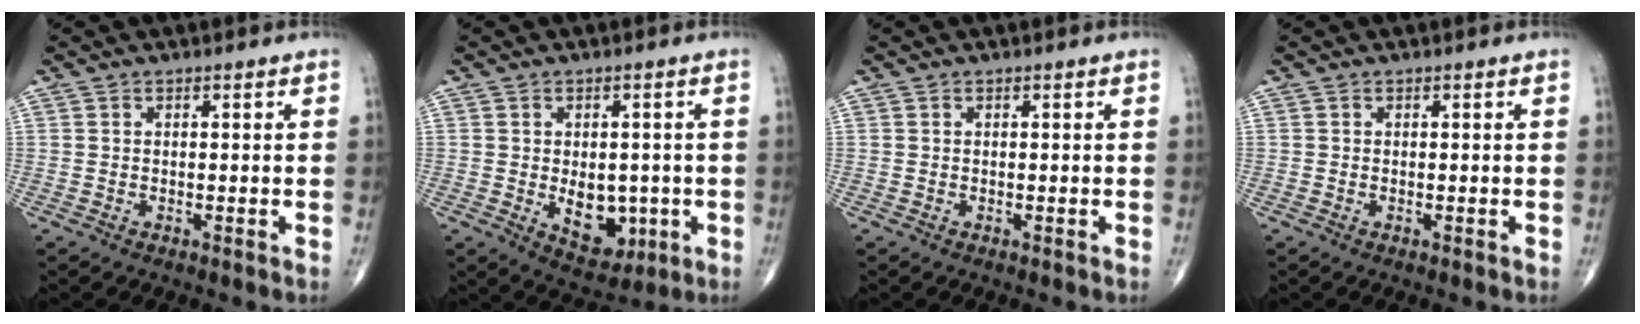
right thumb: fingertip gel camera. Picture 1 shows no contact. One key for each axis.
{"total": 8.5, "fx": -1.4, "fy": 5.6, "fz": 6.2, "tx": -0.050, "ty": -0.004, "tz": -0.004}
{"total": 0.0}
{"total": 0.0}